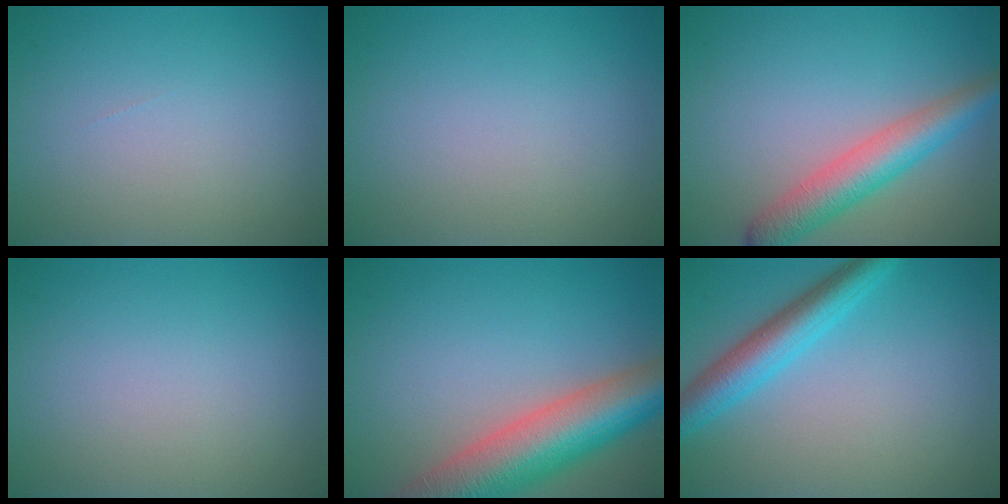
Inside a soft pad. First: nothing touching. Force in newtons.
{"total": 0.0}
{"total": 4.9, "press": 4.9, "slide": 0.2}
{"total": 0.0}
{"total": 10.2, "press": 10.1, "slide": 0.6}
{"total": 4.5, "press": 4.5, "slide": 0.2}